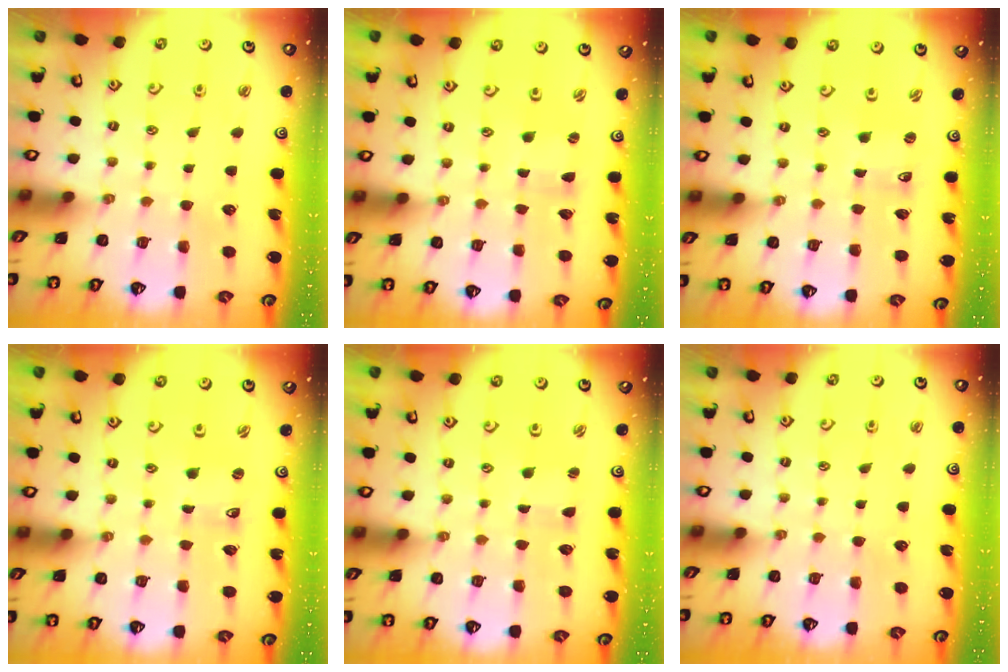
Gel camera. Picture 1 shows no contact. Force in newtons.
{"total": 0.0}
{"total": 1.5, "press": 1.5, "slide": 0.1}
{"total": 1.5, "press": 1.5, "slide": 0.1}
{"total": 1.1, "press": 1.0, "slide": 0.3}
{"total": 0.0}